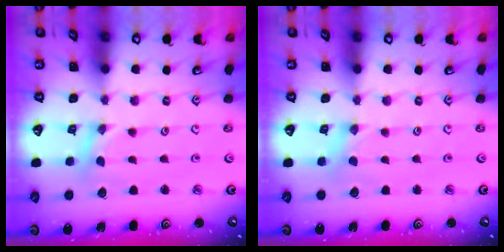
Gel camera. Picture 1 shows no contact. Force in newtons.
{"total": 0.8, "press": 0.8, "slide": 0.2}